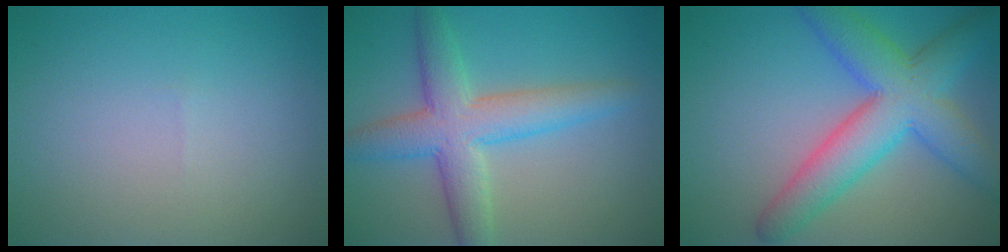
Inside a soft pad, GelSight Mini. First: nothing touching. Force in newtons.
{"total": 6.2, "press": 6.2, "slide": 0.1}
{"total": 8.0, "press": 8.0, "slide": 0.3}